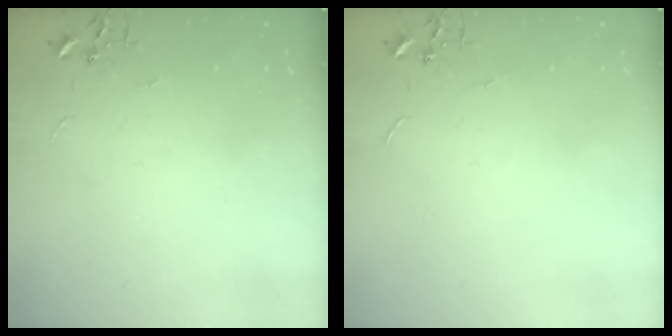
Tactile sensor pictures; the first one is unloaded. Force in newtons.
{"total": 0.0}